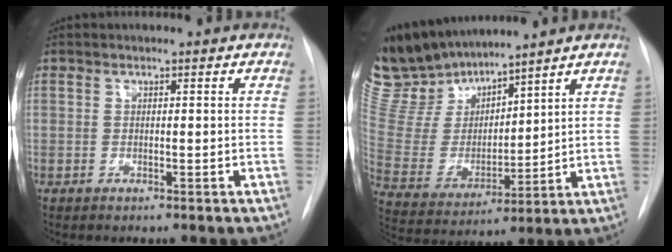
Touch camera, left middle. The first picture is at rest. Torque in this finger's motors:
{"motor_torque": [0.46, -0.25, 1.05, 0.03]}